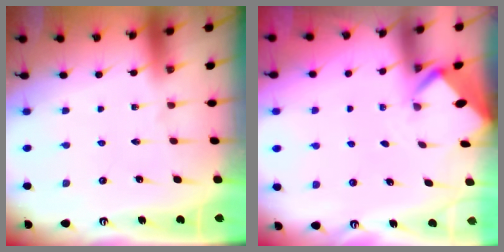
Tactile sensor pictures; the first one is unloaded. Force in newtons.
{"total": 2.0, "press": 2.0, "slide": 0.2}